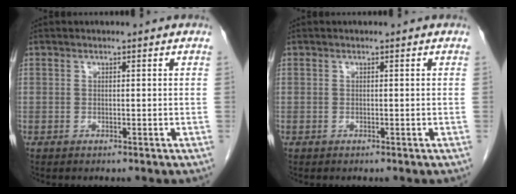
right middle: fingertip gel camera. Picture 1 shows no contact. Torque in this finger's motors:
{"motor_torque": [-0.09, 0.08, -0.01, 0.01]}